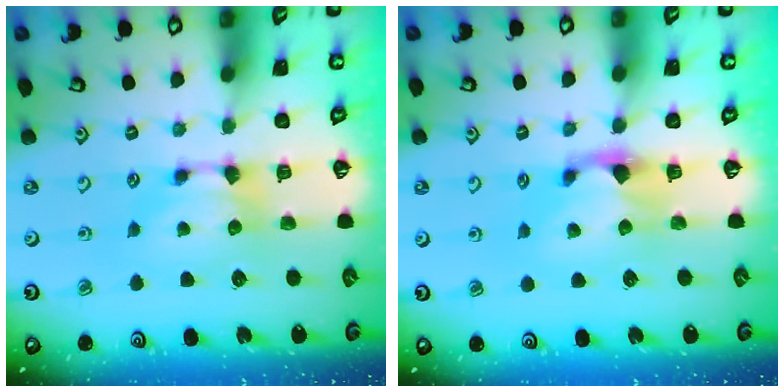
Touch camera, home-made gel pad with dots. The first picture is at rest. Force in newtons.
{"total": 1.3, "press": 0.6, "slide": 1.2}